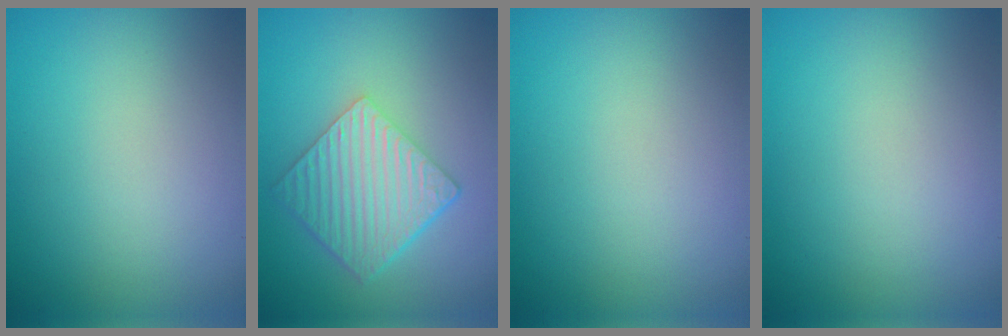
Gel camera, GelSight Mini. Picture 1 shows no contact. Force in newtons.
{"total": 6.1, "press": 4.2, "slide": 4.4}
{"total": 0.0}
{"total": 0.0}